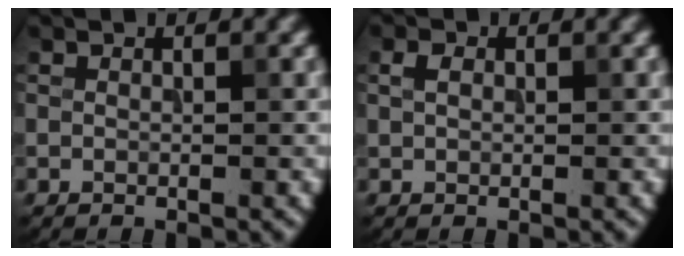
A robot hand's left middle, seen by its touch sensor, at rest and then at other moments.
{"total": 1.3, "force": [0.4, 0.9, 0.8], "torque": [-0.015, 0.003, 0.005]}